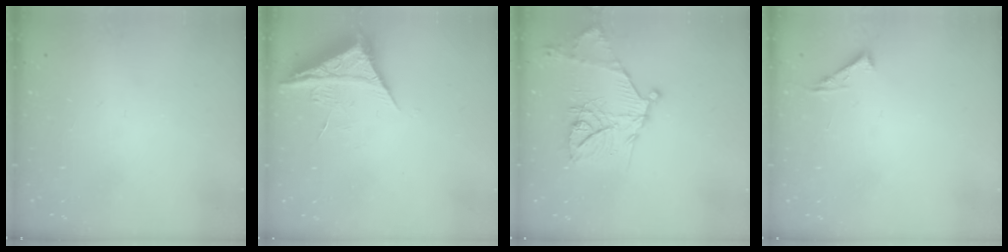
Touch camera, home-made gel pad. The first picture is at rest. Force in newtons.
{"total": 7.6, "press": 7.6, "slide": 0.5}
{"total": 19.6, "press": 19.6, "slide": 1.5}
{"total": 5.3, "press": 5.2, "slide": 0.7}